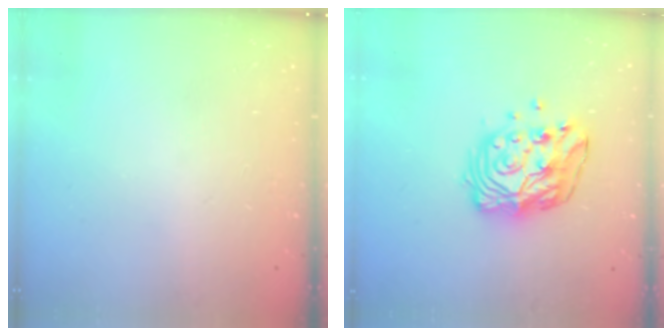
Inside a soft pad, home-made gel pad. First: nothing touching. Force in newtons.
{"total": 14.1, "press": 14.0, "slide": 1.3}